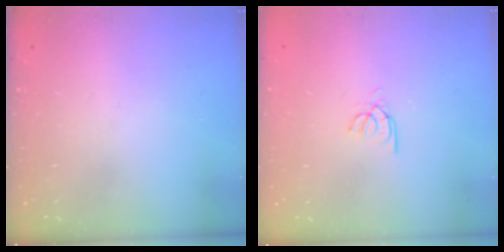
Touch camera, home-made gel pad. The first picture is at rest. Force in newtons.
{"total": 2.9, "press": 2.9, "slide": 0.3}